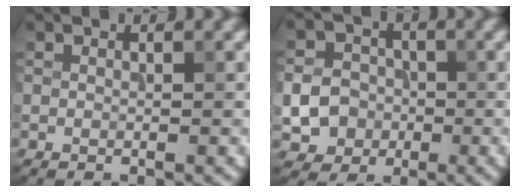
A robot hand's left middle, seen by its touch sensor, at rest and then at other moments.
{"total": 5.0, "force": [-1.2, 4.5, 1.8], "torque": [-0.015, 0.002, -0.038]}